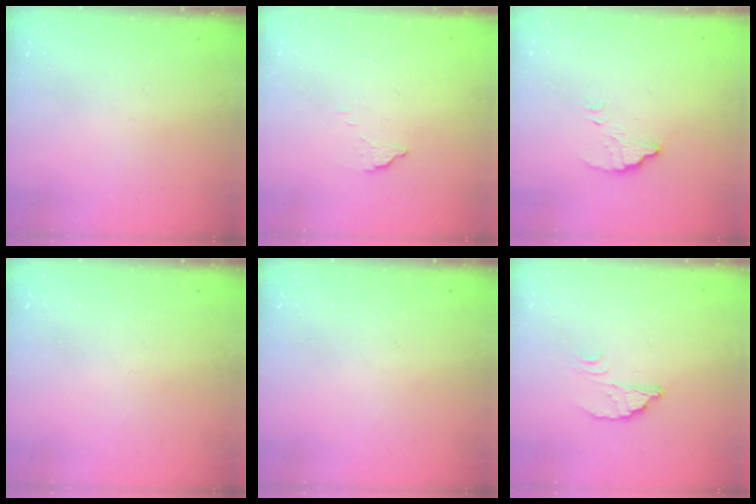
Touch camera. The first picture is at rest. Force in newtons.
{"total": 2.8, "press": 2.7, "slide": 0.3}
{"total": 3.8, "press": 3.8, "slide": 0.2}
{"total": 0.0}
{"total": 0.0}
{"total": 2.8, "press": 2.8, "slide": 0.2}